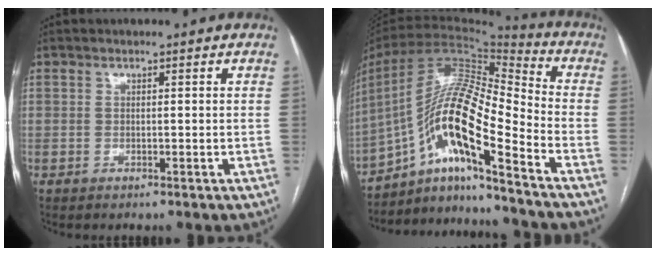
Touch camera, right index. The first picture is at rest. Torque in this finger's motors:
{"motor_torque": [0.49, -0.57, 0.83, 0.21]}